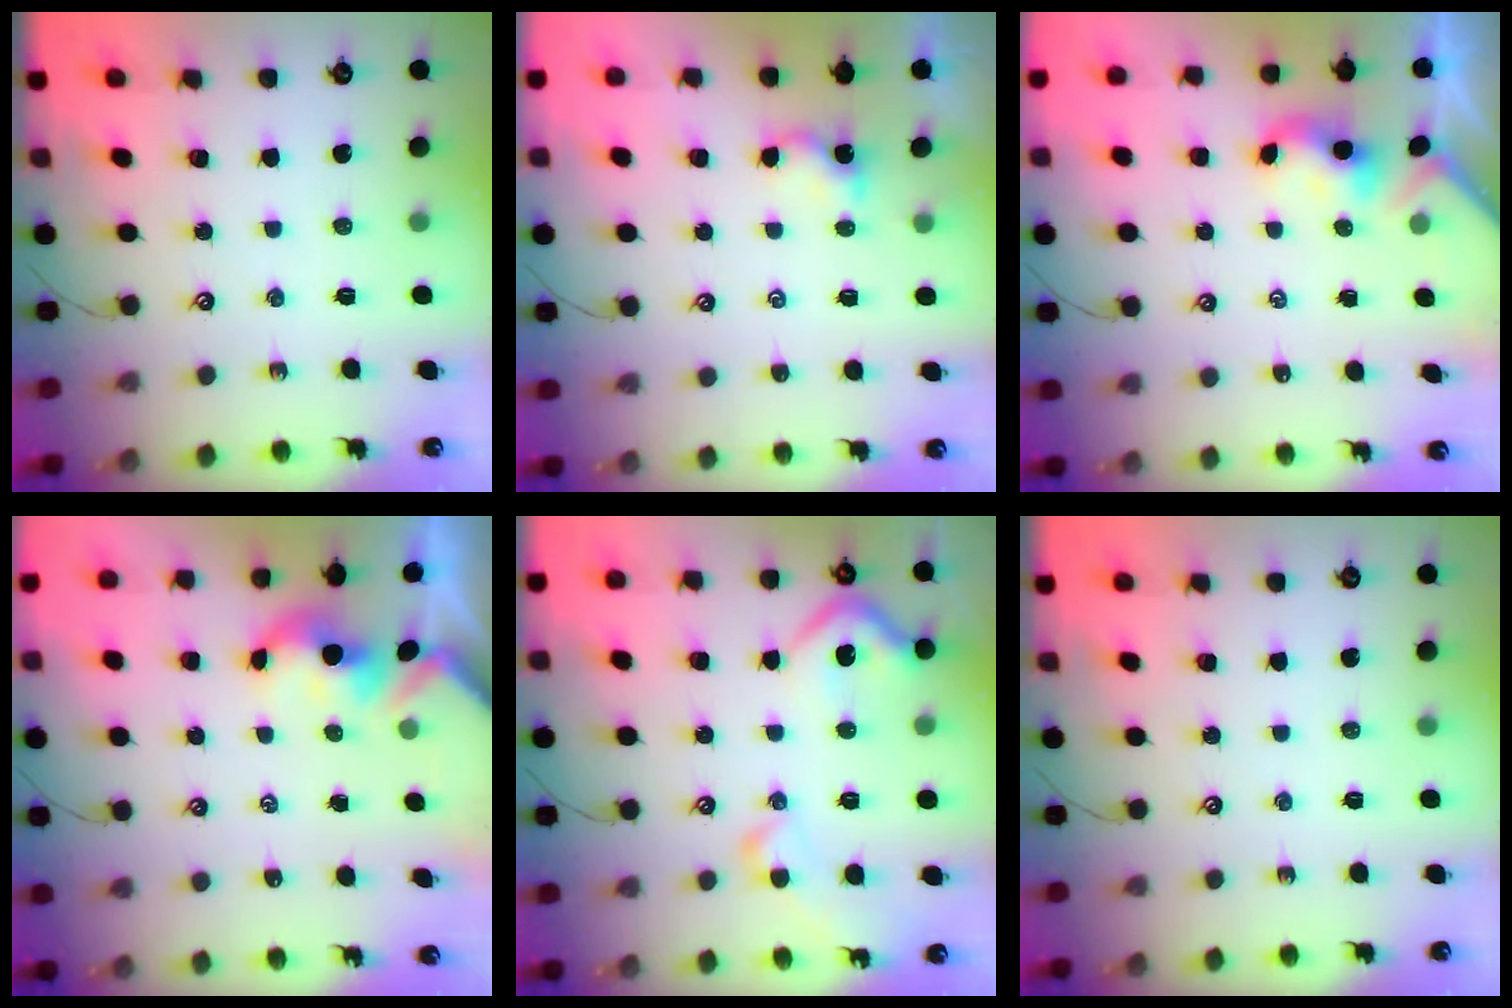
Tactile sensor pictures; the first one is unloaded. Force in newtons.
{"total": 0.8, "press": 0.8, "slide": 0.1}
{"total": 2.1, "press": 2.1, "slide": 0.3}
{"total": 1.7, "press": 1.6, "slide": 0.2}
{"total": 10.0, "press": 9.9, "slide": 1.4}
{"total": 0.0}